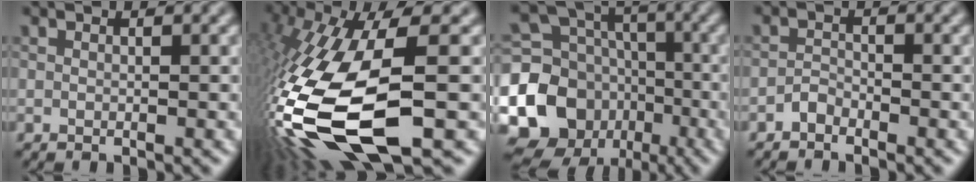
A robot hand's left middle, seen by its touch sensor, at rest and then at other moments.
{"total": 15.8, "force": [-4.6, 4.9, 14.3], "torque": [-0.320, -0.026, -0.075]}
{"total": 13.2, "force": [-4.0, 11.5, 5.1], "torque": [-0.133, -0.009, -0.093]}
{"total": 1.1, "force": [-0.9, 0.5, 0.2], "torque": [-0.005, 0.007, -0.022]}